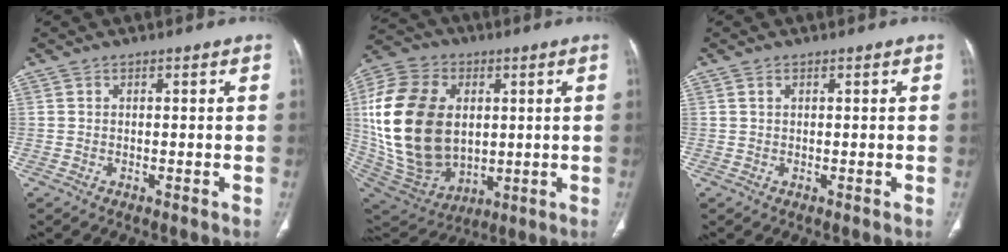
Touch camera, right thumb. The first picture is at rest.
{"total": 26.4, "force": [2.8, 18.2, 18.8], "torque": [-0.376, -0.011, 0.072]}
{"total": 0.7, "force": [0.3, 0.4, 0.5], "torque": [-0.011, 0.002, 0.007]}